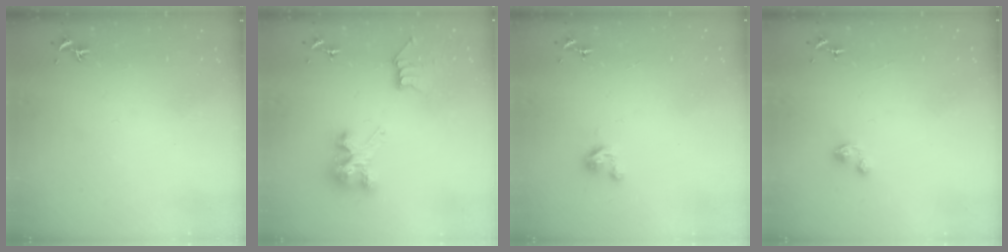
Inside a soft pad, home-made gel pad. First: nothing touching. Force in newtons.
{"total": 8.2, "press": 8.2, "slide": 0.1}
{"total": 3.1, "press": 3.1, "slide": 0.3}
{"total": 2.9, "press": 2.9, "slide": 0.3}